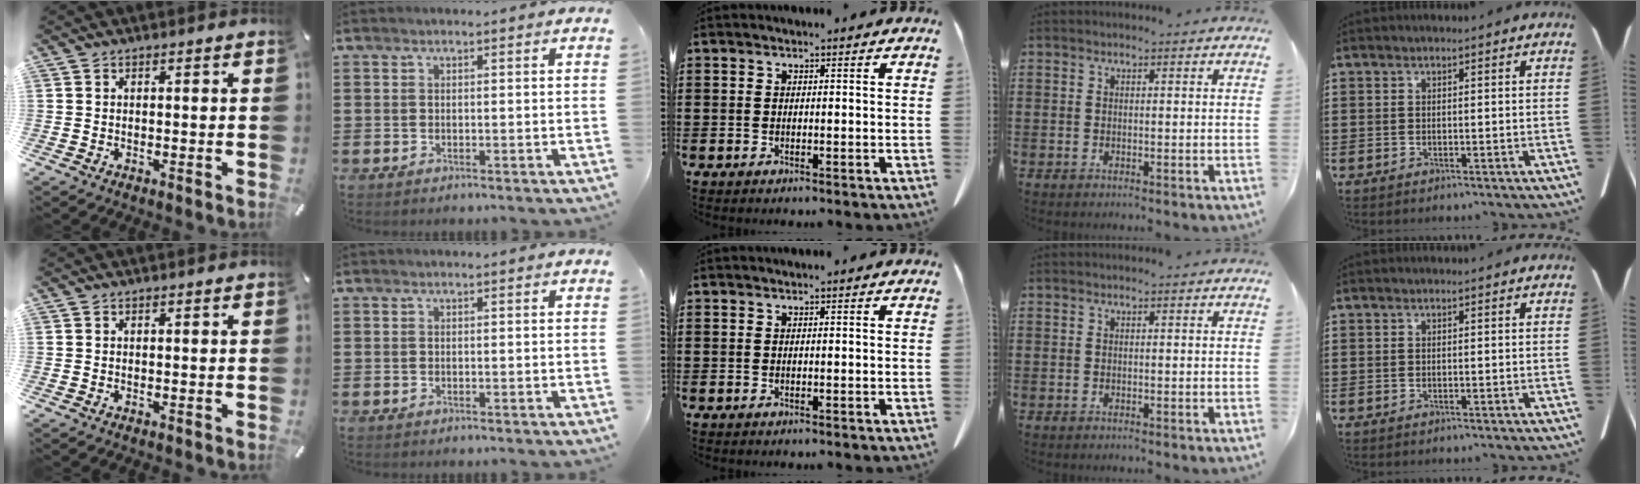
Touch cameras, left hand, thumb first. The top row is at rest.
{}